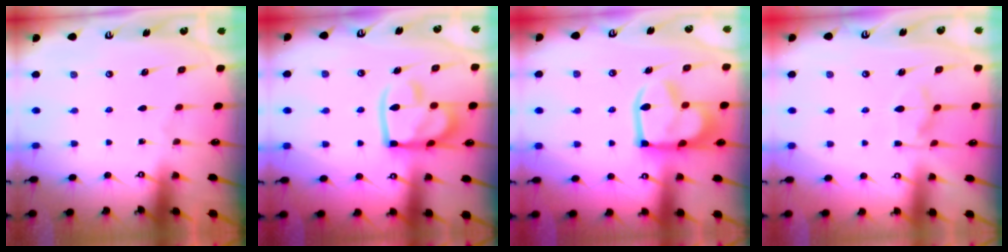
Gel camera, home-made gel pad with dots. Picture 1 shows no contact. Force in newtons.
{"total": 15.2, "press": 15.1, "slide": 1.8}
{"total": 16.0, "press": 16.0, "slide": 1.4}
{"total": 8.4, "press": 8.3, "slide": 1.1}